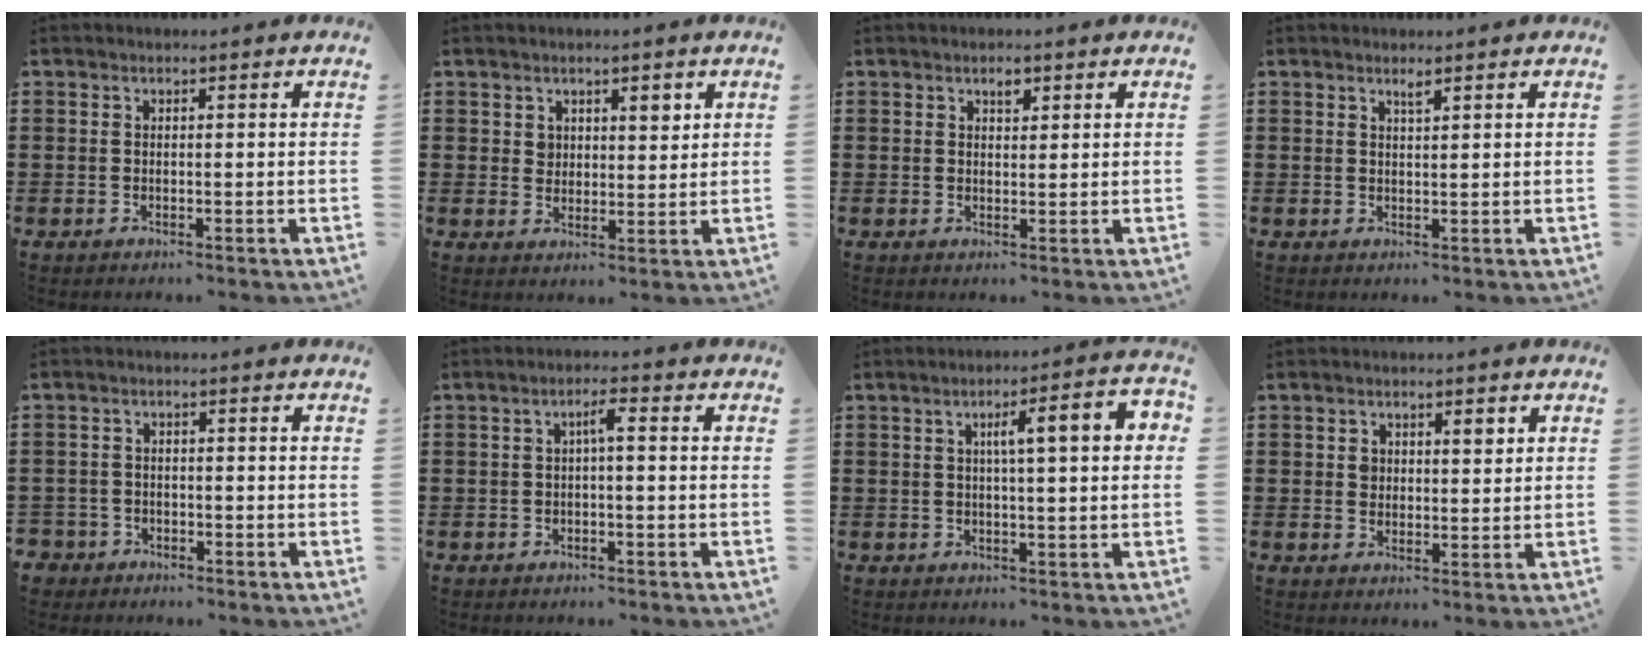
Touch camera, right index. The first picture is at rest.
{"total": 2.8, "force": [1.8, 1.9, 1.1], "torque": [-0.013, 0.000, 0.030]}
{"total": 1.7, "force": [1.1, 0.8, 1.0], "torque": [-0.015, 0.001, 0.018]}
{"total": 1.2, "force": [0.9, 0.1, 0.7], "torque": [-0.015, -0.001, 0.017]}
{"total": 2.3, "force": [-1.9, 1.2, -0.1], "torque": [-0.013, -0.001, -0.047]}
{"total": 2.4, "force": [-0.1, 0.4, 2.4], "torque": [-0.047, 0.006, -0.005]}
{"total": 6.4, "force": [1.0, 1.0, 6.2], "torque": [-0.102, -0.004, 0.008]}
{"total": 2.3, "force": [1.0, 1.5, 1.5], "torque": [-0.018, -0.001, 0.014]}